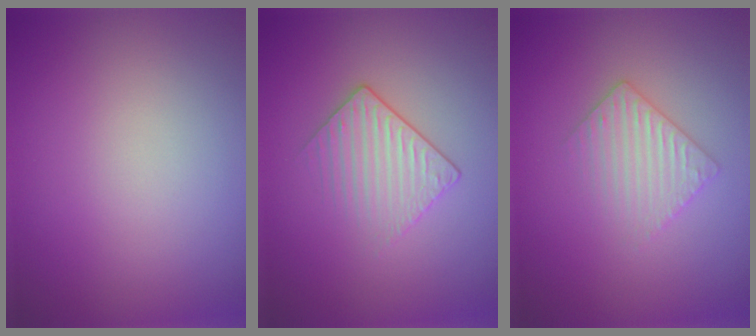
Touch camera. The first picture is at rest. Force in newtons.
{"total": 1.9, "press": 1.6, "slide": 1.0}
{"total": 2.5, "press": 2.4, "slide": 0.5}